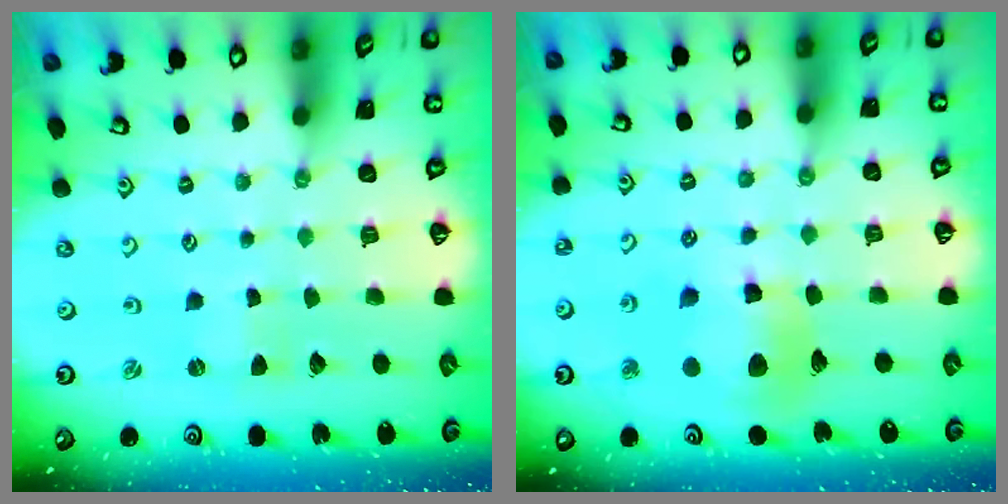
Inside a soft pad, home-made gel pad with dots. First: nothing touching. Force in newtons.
{"total": 12.8, "press": 12.7, "slide": 1.5}